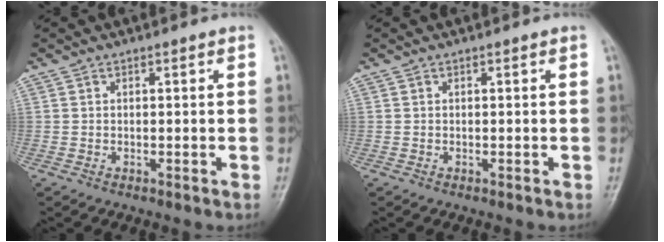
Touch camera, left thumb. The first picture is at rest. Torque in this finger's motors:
{"motor_torque": [0.00, 0.00, 0.00, -0.01, 0.00]}